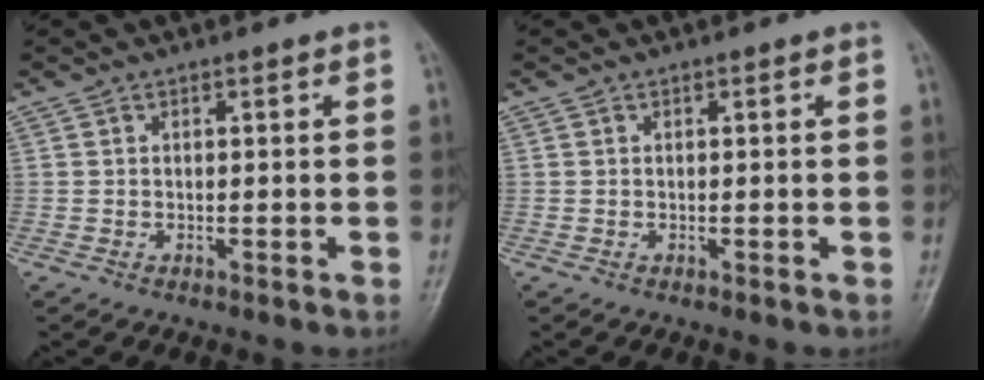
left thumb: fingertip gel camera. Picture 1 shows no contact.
{"total": 0.0}